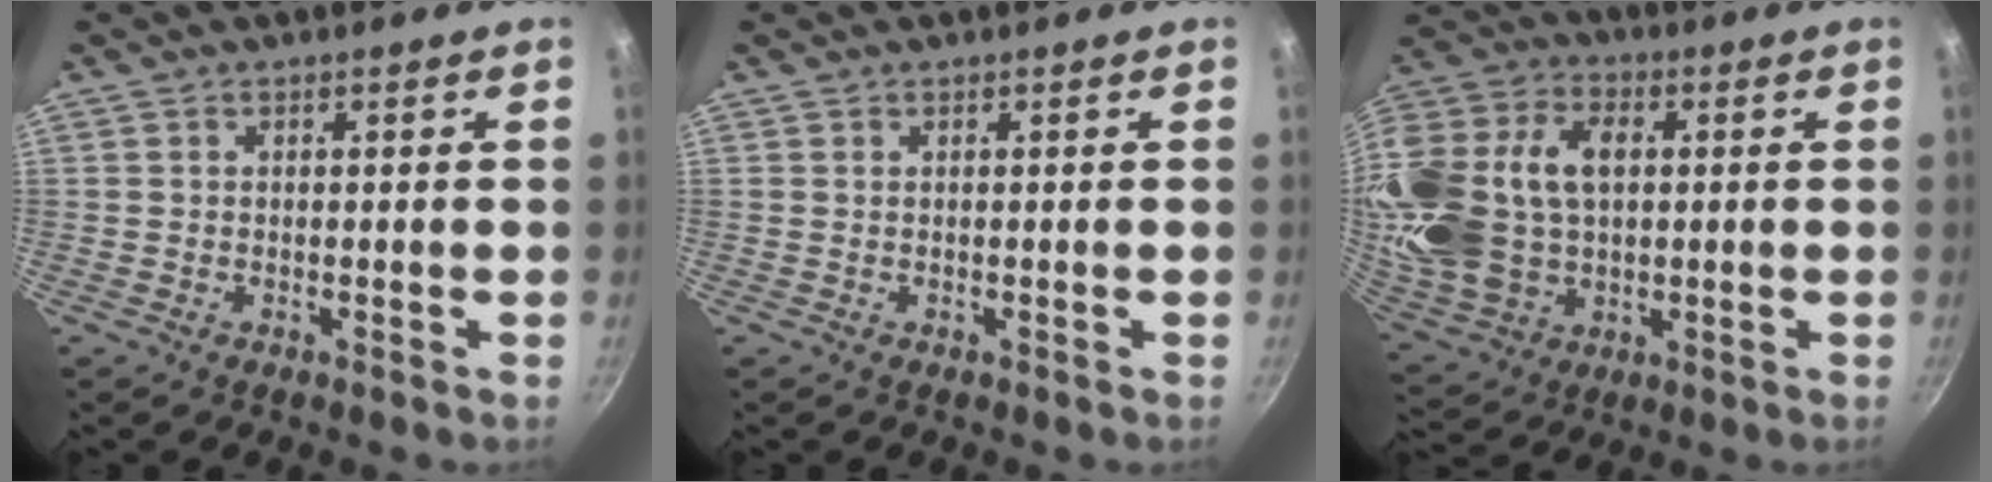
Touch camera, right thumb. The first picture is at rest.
{"total": 0.0}
{"total": 24.2, "force": [2.5, 16.8, 17.2], "torque": [-0.350, 0.022, 0.052]}